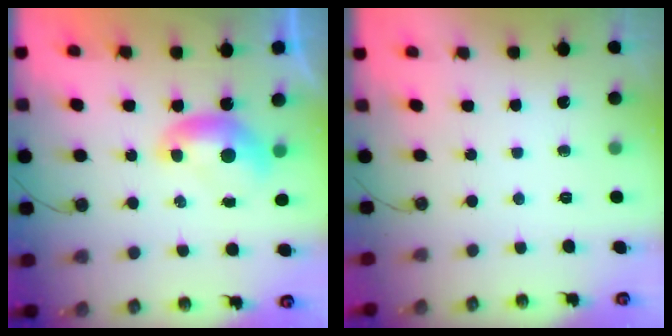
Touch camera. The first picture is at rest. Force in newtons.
{"total": 0.0}